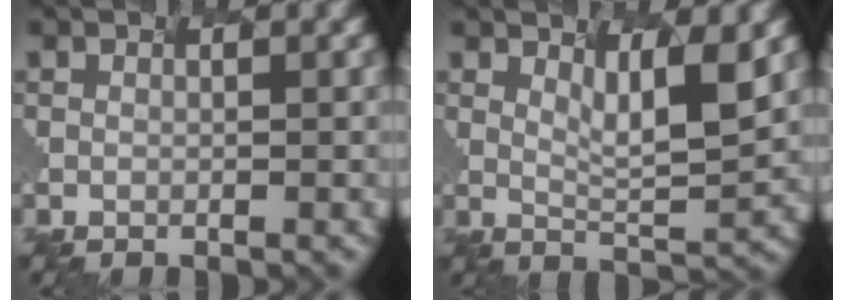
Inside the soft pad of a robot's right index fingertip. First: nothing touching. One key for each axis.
{"total": 2.4, "fx": 1.4, "fy": -0.4, "fz": 1.9, "tx": -0.066, "ty": -0.022, "tz": 0.054}